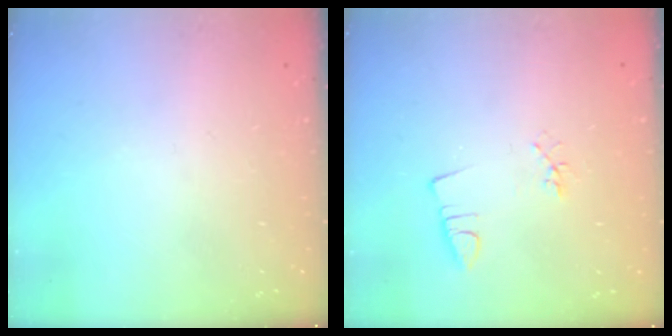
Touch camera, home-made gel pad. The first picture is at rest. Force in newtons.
{"total": 2.2, "press": 1.7, "slide": 1.4}